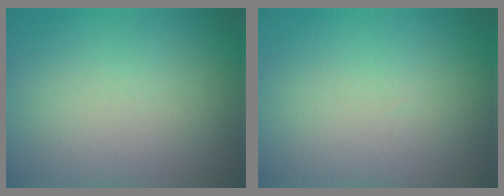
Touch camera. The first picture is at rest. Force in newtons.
{"total": 0.0}